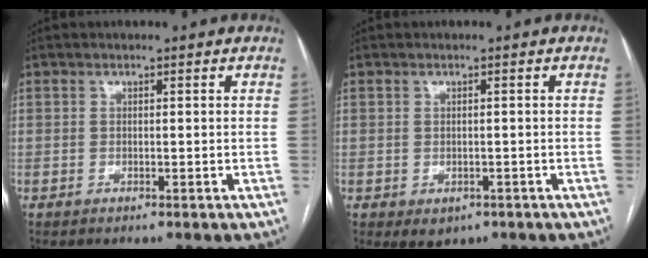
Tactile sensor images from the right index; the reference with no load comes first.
{"total": 2.8, "force": [-1.3, 2.1, 1.4], "torque": [-0.014, -0.002, -0.004]}